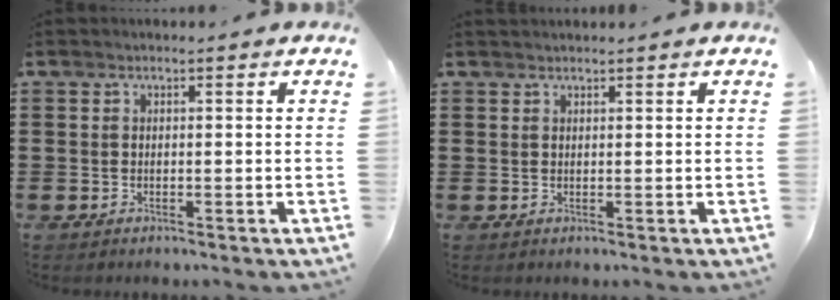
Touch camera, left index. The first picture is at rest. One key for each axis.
{"total": 0.8, "fx": 0.8, "fy": 0.1, "fz": 0.0, "tx": -0.003, "ty": 0.000, "tz": 0.016}